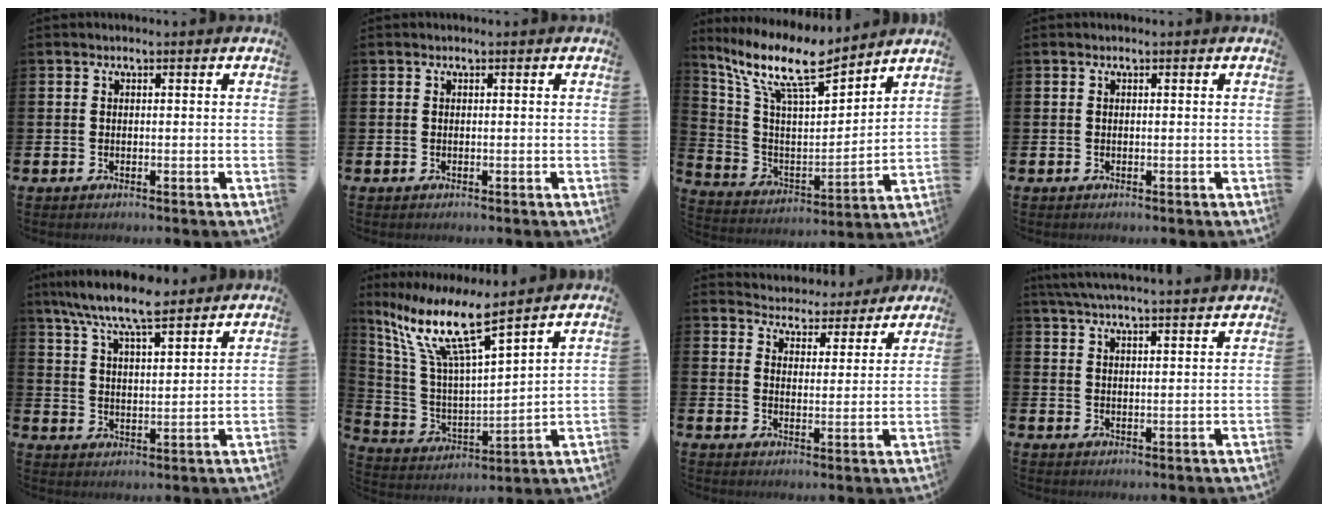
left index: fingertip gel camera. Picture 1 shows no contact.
{"total": 0.0}
{"total": 12.1, "force": [9.8, 2.9, 6.4], "torque": [-0.152, -0.056, 0.168]}
{"total": 0.0}
{"total": 8.4, "force": [7.6, 1.2, 3.3], "torque": [-0.082, -0.036, 0.135]}
{"total": 11.9, "force": [8.7, 1.9, 7.9], "torque": [-0.183, -0.046, 0.146]}
{"total": 4.7, "force": [4.5, 1.3, -0.3], "torque": [-0.019, -0.039, 0.077]}
{"total": 5.0, "force": [4.8, -0.4, 1.1], "torque": [-0.044, -0.019, 0.089]}